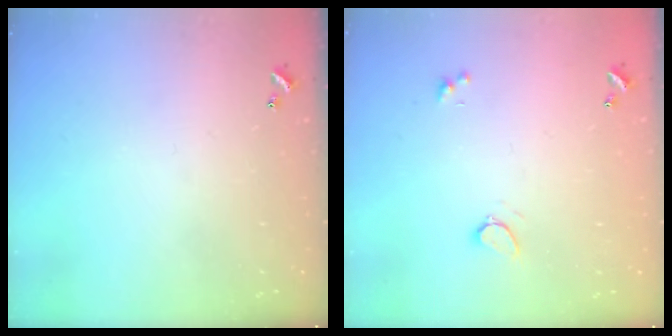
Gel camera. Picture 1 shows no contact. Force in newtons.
{"total": 0.9, "press": 0.6, "slide": 0.6}